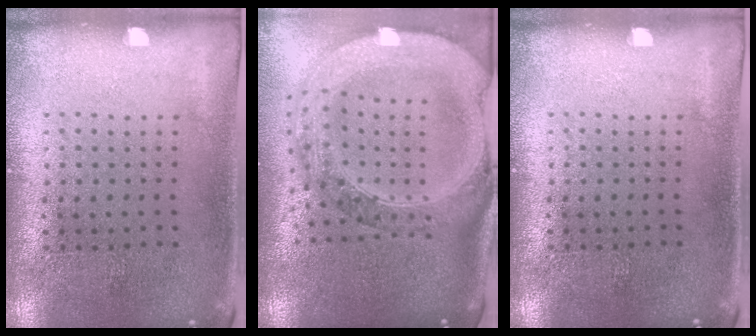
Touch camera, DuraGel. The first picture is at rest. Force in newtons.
{"total": 3.5, "press": 2.8, "slide": 2.0}
{"total": 0.0}